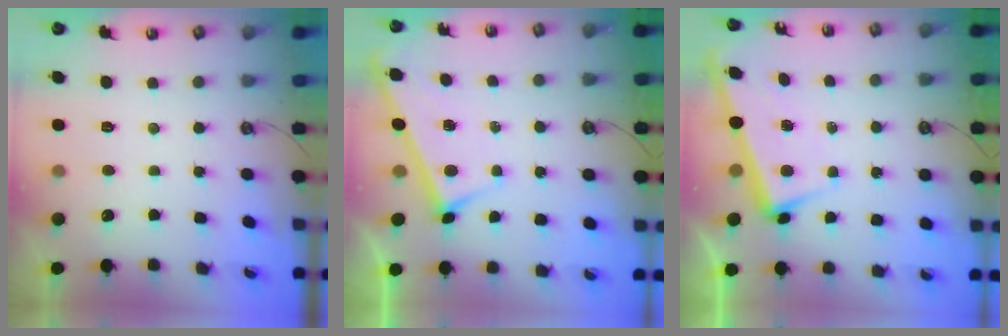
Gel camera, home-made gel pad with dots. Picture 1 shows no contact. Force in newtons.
{"total": 3.1, "press": 3.1, "slide": 0.2}
{"total": 3.0, "press": 2.8, "slide": 1.0}